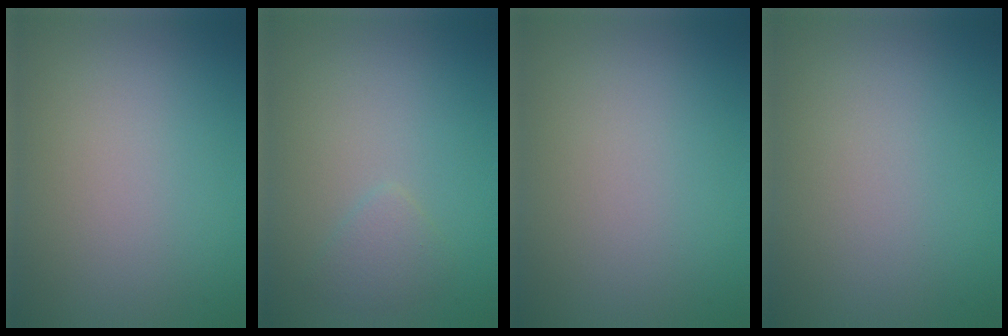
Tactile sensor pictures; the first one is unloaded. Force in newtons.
{"total": 1.4, "press": 1.4, "slide": 0.0}
{"total": 0.0}
{"total": 0.0}